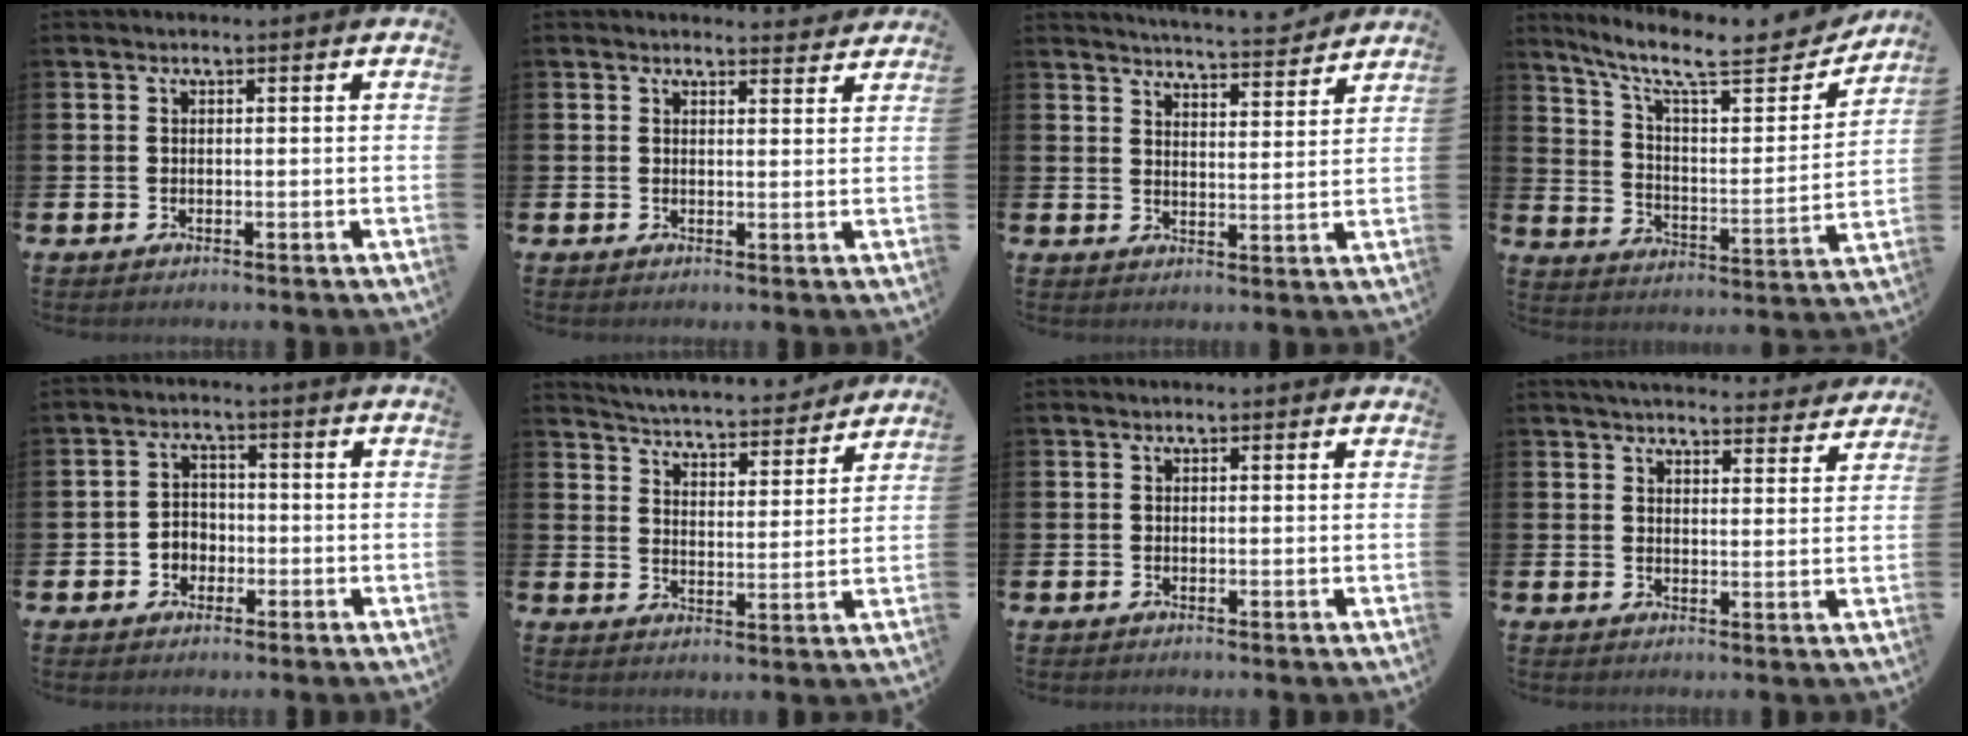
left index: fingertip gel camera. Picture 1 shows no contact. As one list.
[{"total": 2.1, "force": [2.1, 0.4, 0.0], "torque": [0.007, -0.013, 0.035]}, {"total": 5.6, "force": [5.5, 0.0, 0.6], "torque": [-0.016, -0.042, 0.097]}, {"total": 10.6, "force": [8.9, 2.5, 5.2], "torque": [-0.117, -0.064, 0.145]}, {"total": 2.9, "force": [-1.2, 2.6, 0.8], "torque": [-0.021, 0.005, -0.029]}, {"total": 5.1, "force": [5.1, 0.5, 0.4], "torque": [-0.028, -0.045, 0.083]}, {"total": 0.0}, {"total": 4.6, "force": [4.5, 0.5, 0.6], "torque": [-0.013, -0.030, 0.078]}]